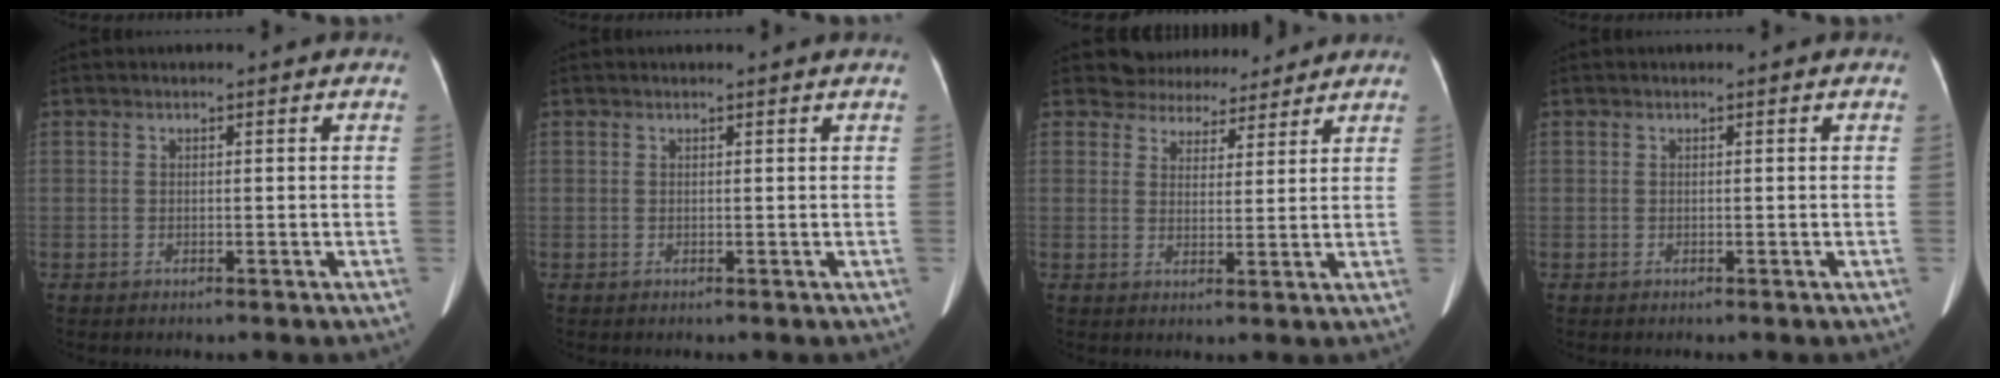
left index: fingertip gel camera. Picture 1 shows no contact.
{"total": 0.7, "force": [0.7, -0.1, 0.2], "torque": [-0.009, -0.002, 0.011]}
{"total": 6.2, "force": [5.7, 2.5, -0.2], "torque": [0.005, 0.007, 0.072]}
{"total": 0.0}